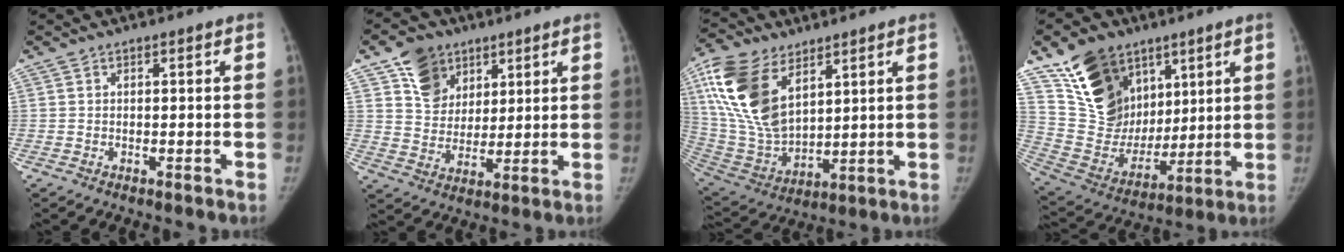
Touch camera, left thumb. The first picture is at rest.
{"total": 9.9, "force": [5.6, 7.5, 3.4], "torque": [-0.030, -0.036, 0.103]}
{"total": 19.8, "force": [8.9, 11.0, 13.9], "torque": [-0.273, -0.032, 0.179]}
{"total": 19.6, "force": [11.2, 13.3, 9.0], "torque": [-0.120, -0.047, 0.220]}